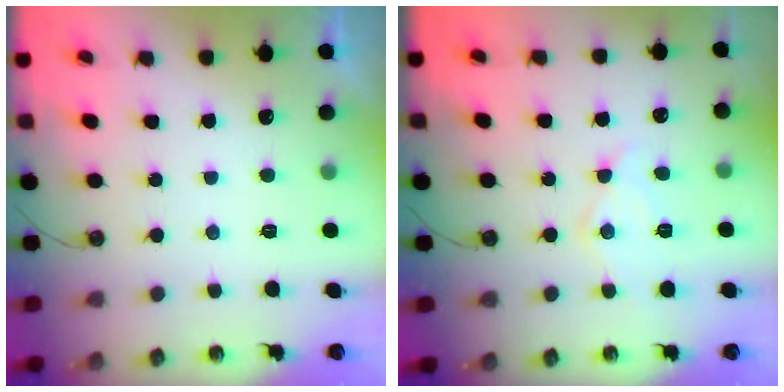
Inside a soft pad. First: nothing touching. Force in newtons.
{"total": 10.8, "press": 10.7, "slide": 0.9}